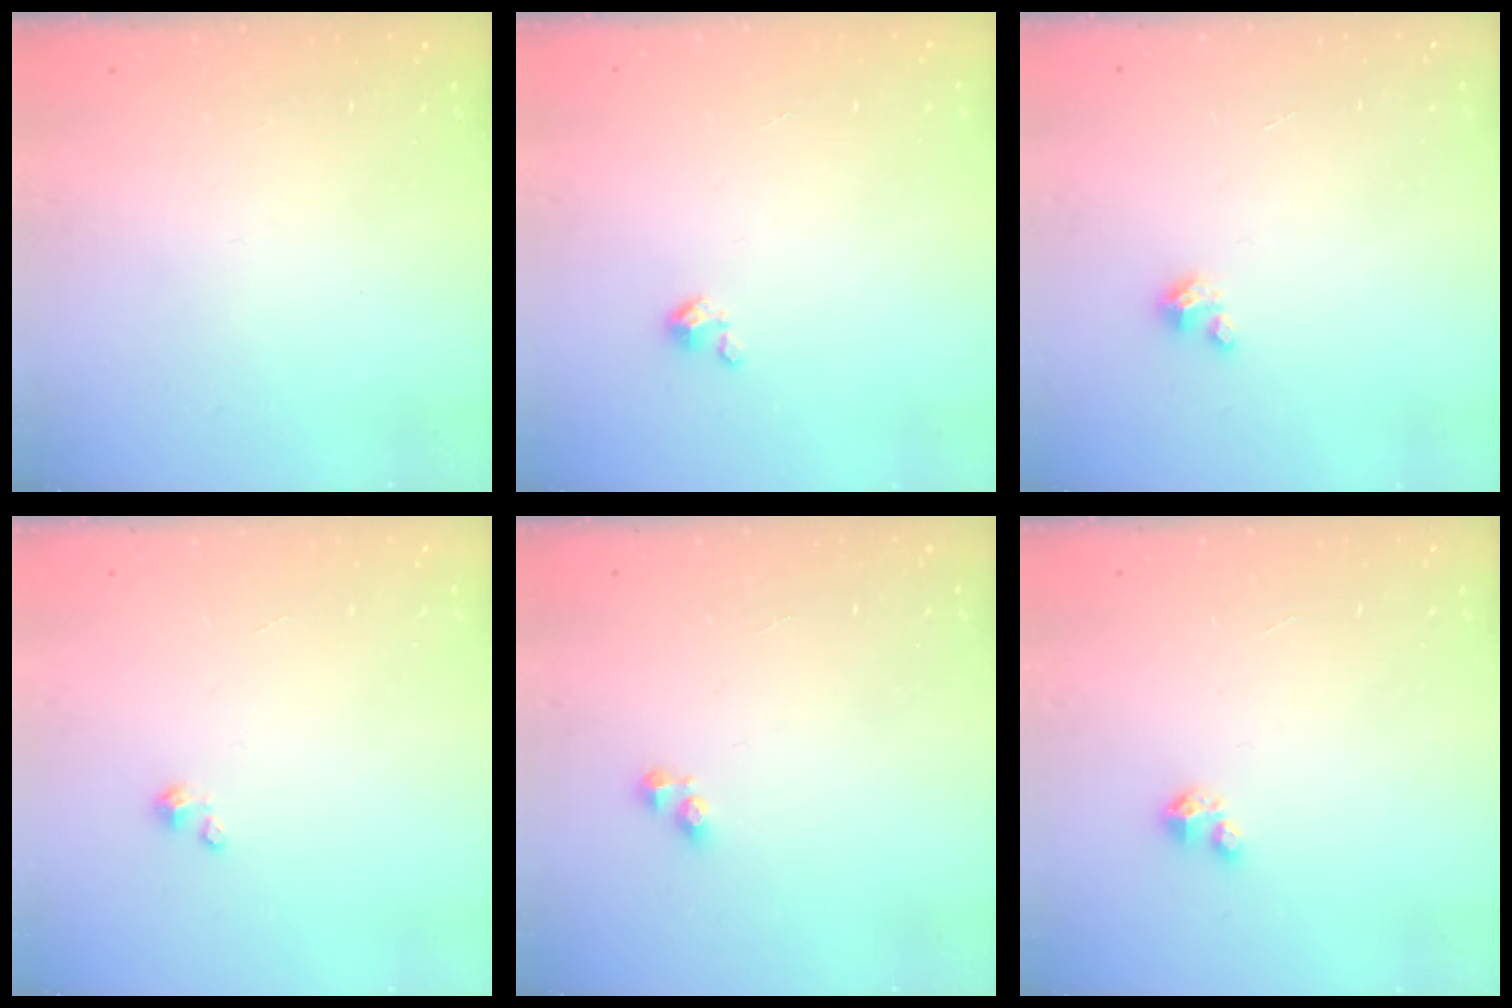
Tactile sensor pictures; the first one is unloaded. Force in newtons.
{"total": 2.2, "press": 2.1, "slide": 0.3}
{"total": 2.6, "press": 2.6, "slide": 0.2}
{"total": 1.4, "press": 1.3, "slide": 0.3}
{"total": 2.9, "press": 2.9, "slide": 0.3}
{"total": 4.1, "press": 4.0, "slide": 0.4}